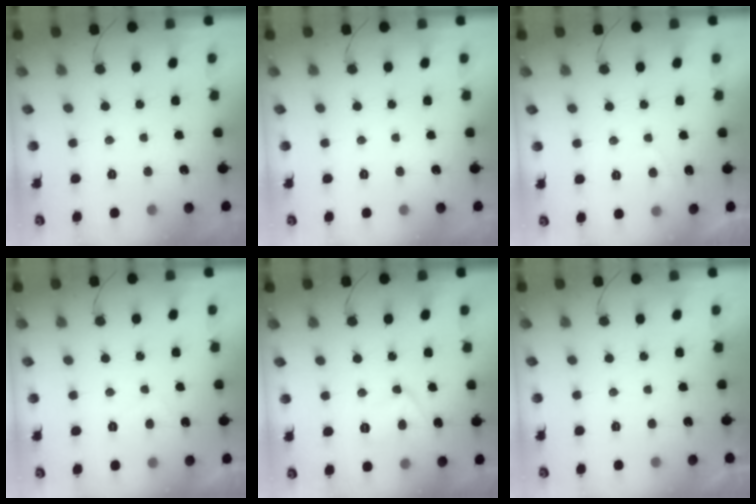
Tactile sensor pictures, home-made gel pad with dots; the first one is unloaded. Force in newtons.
{"total": 0.0}
{"total": 1.0, "press": 0.8, "slide": 0.6}
{"total": 2.1, "press": 2.0, "slide": 0.8}
{"total": 6.5, "press": 6.5, "slide": 0.6}
{"total": 2.2, "press": 2.2, "slide": 0.4}